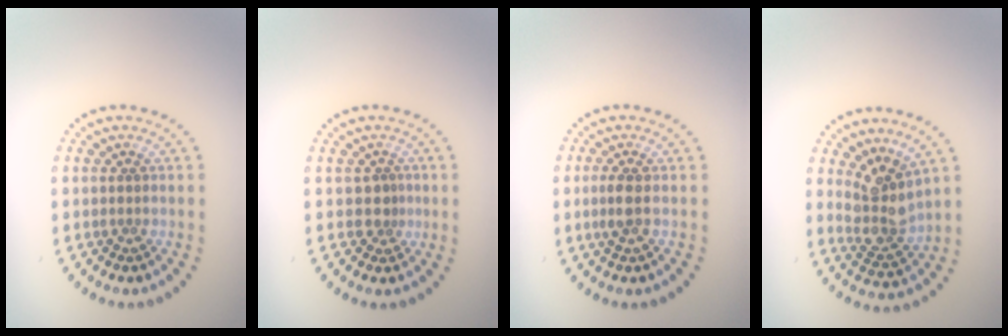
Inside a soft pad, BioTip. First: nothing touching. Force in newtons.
{"total": 1.3, "press": 0.9, "slide": 0.9}
{"total": 1.4, "press": 1.3, "slide": 0.5}
{"total": 3.7, "press": 2.9, "slide": 2.3}